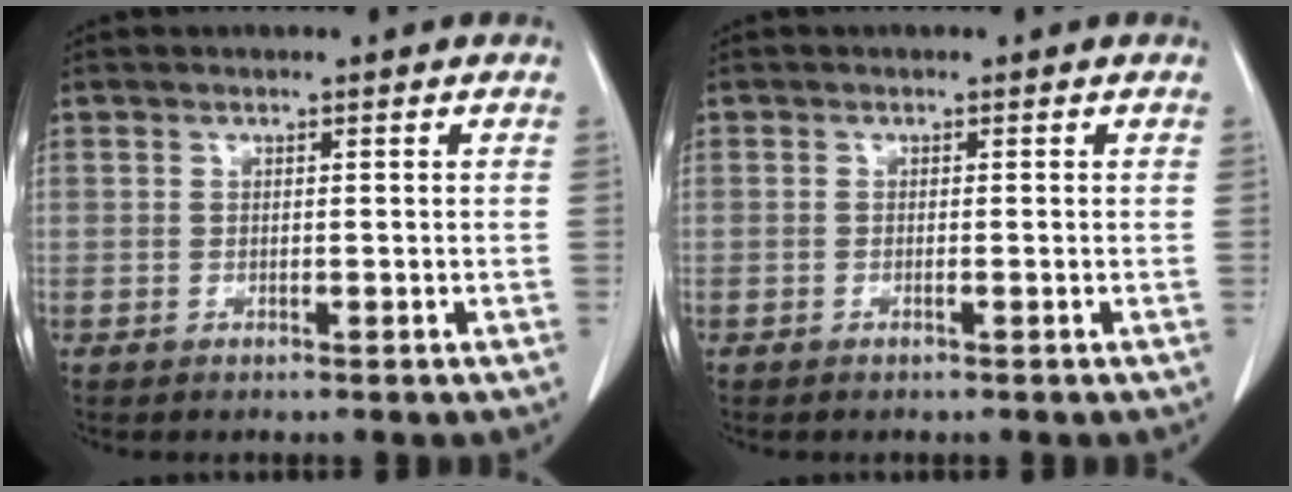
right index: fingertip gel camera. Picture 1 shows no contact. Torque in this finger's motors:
{"motor_torque": [-0.09, 0.06, -0.02, 0.01]}